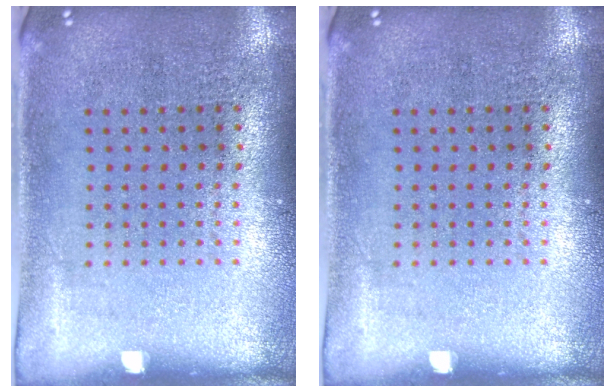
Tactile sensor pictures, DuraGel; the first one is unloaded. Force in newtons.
{"total": 0.0}